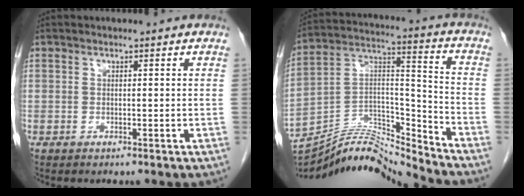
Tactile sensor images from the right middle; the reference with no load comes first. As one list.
[{"total": 16.7, "force": [-16.3, -0.2, 3.8], "torque": [-0.060, 0.046, -0.287]}]